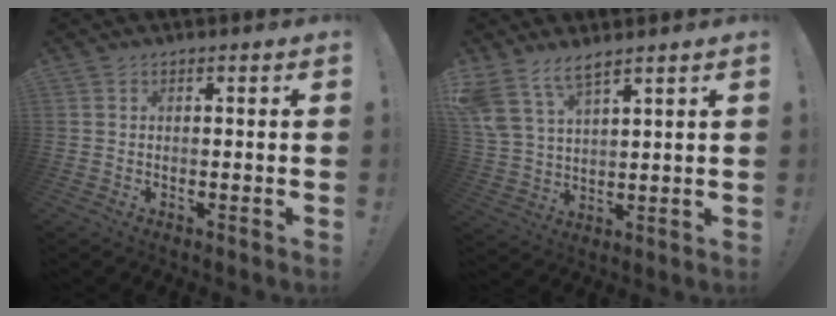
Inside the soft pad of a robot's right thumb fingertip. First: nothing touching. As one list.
[{"total": 8.1, "force": [6.4, 3.0, 4.0], "torque": [-0.086, -0.029, 0.129]}]